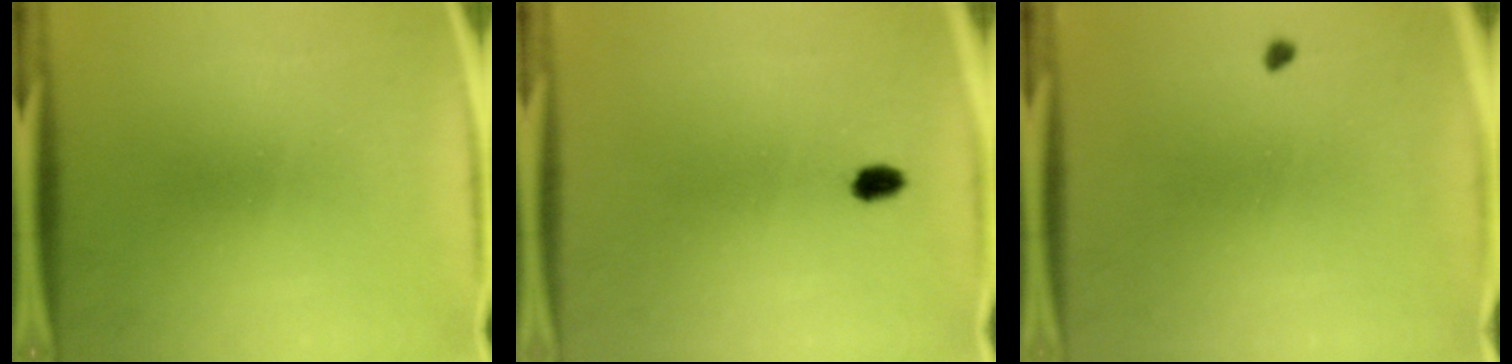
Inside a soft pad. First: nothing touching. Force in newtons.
{"total": 2.2}
{"total": 0.7}